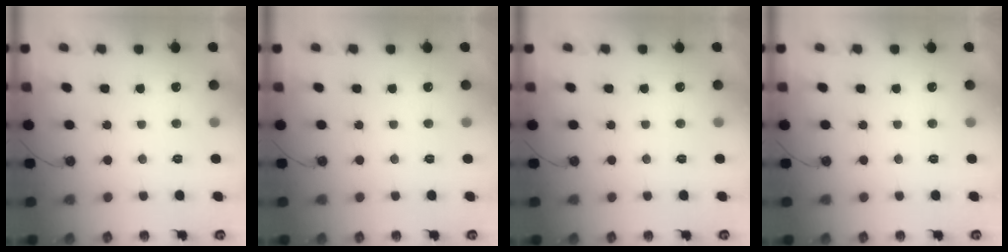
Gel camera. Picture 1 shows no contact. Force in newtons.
{"total": 0.0}
{"total": 0.0}
{"total": 0.0}